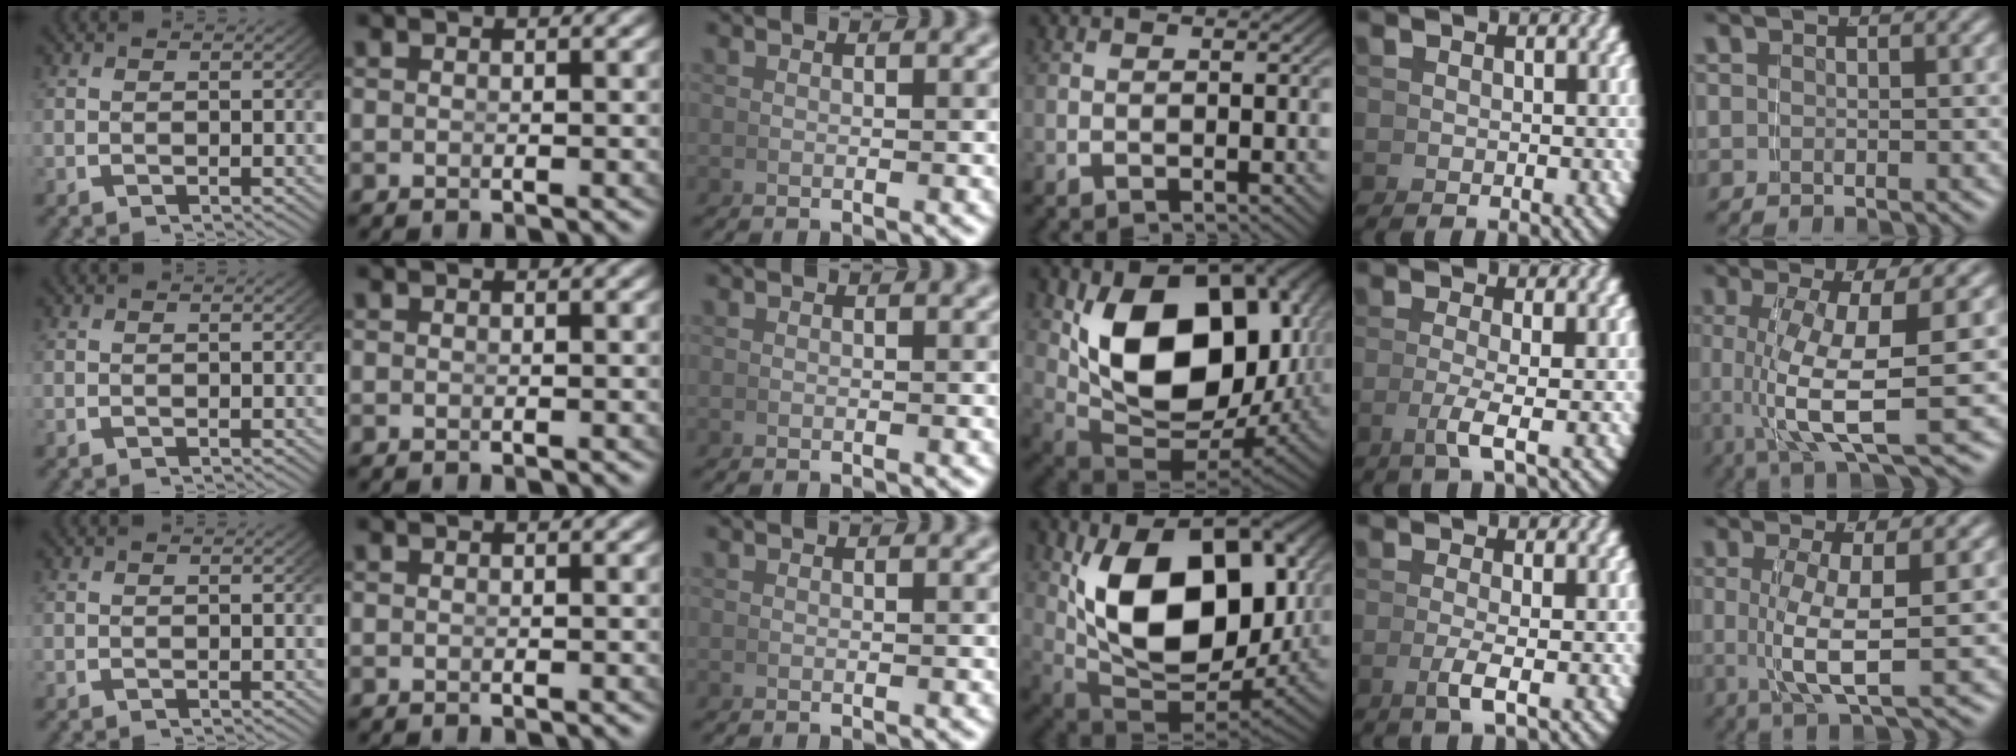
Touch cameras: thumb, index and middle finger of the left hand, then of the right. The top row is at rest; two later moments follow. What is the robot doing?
{"motion": "lift_and_place", "object": "bowl"}